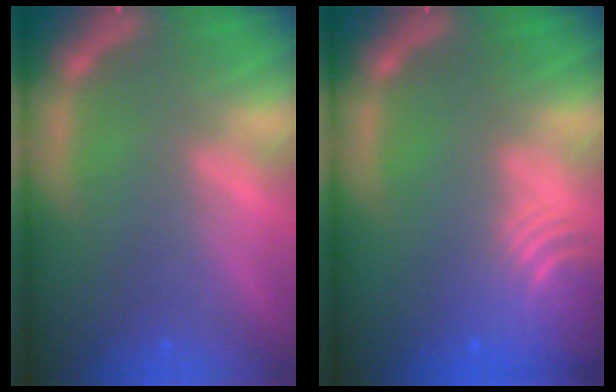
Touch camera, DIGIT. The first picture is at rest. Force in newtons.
{"total": 7.0}